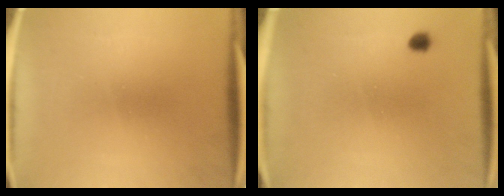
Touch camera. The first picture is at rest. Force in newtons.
{"total": 1.3}